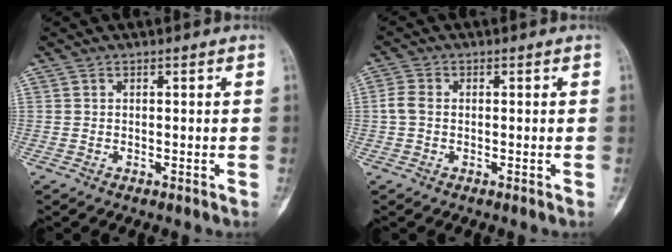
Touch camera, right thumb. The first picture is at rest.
{"total": 2.8, "force": [-0.2, 2.0, 2.0], "torque": [-0.043, 0.004, -0.010]}